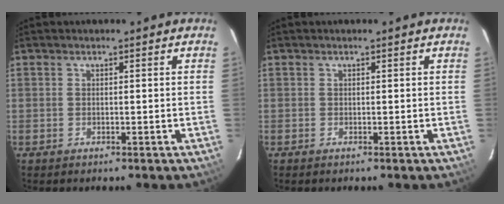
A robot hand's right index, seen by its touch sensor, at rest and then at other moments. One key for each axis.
{"total": 0.0}